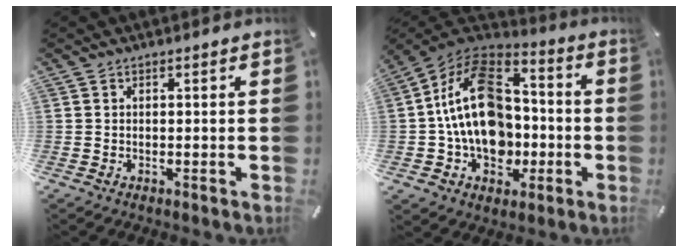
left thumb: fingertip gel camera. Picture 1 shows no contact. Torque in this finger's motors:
{"motor_torque": [1.85, 3.16, 1.48, -0.71, 0.35]}